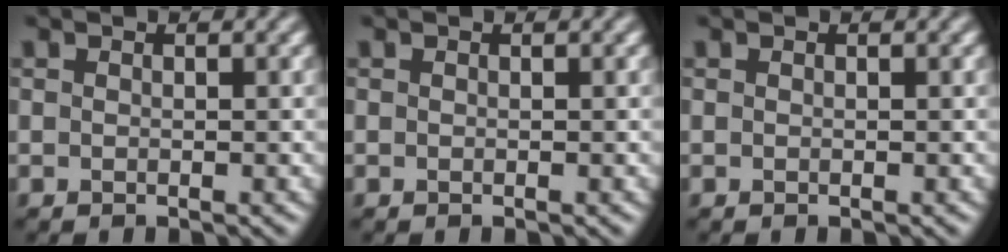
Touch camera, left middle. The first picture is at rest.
{"total": 0.0}
{"total": 0.0}